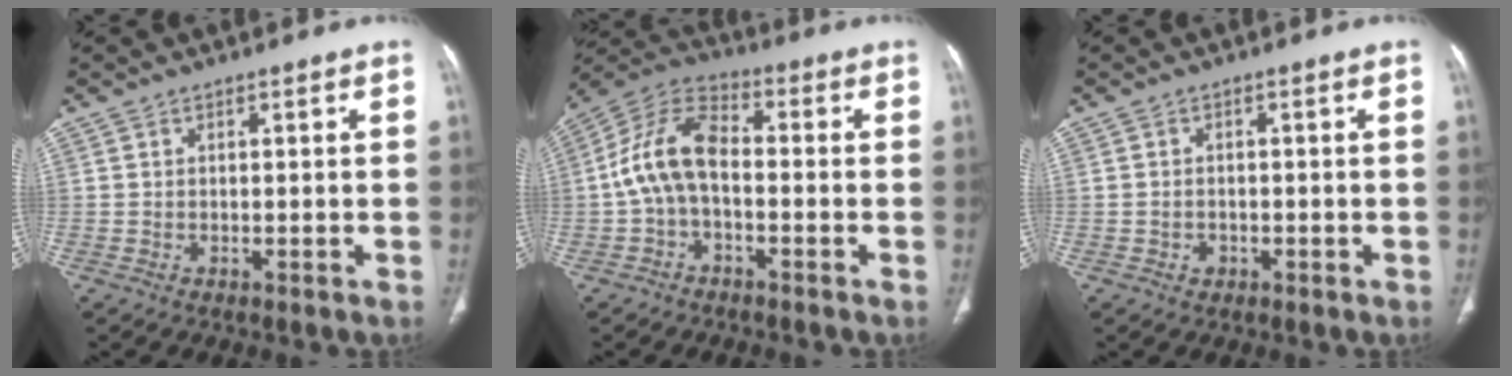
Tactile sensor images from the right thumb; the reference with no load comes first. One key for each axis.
{"total": 11.1, "fx": -1.1, "fy": 6.4, "fz": 9.0, "tx": -0.171, "ty": 0.039, "tz": -0.032}
{"total": 1.5, "fx": -0.5, "fy": 1.3, "fz": 0.5, "tx": -0.003, "ty": 0.008, "tz": -0.004}